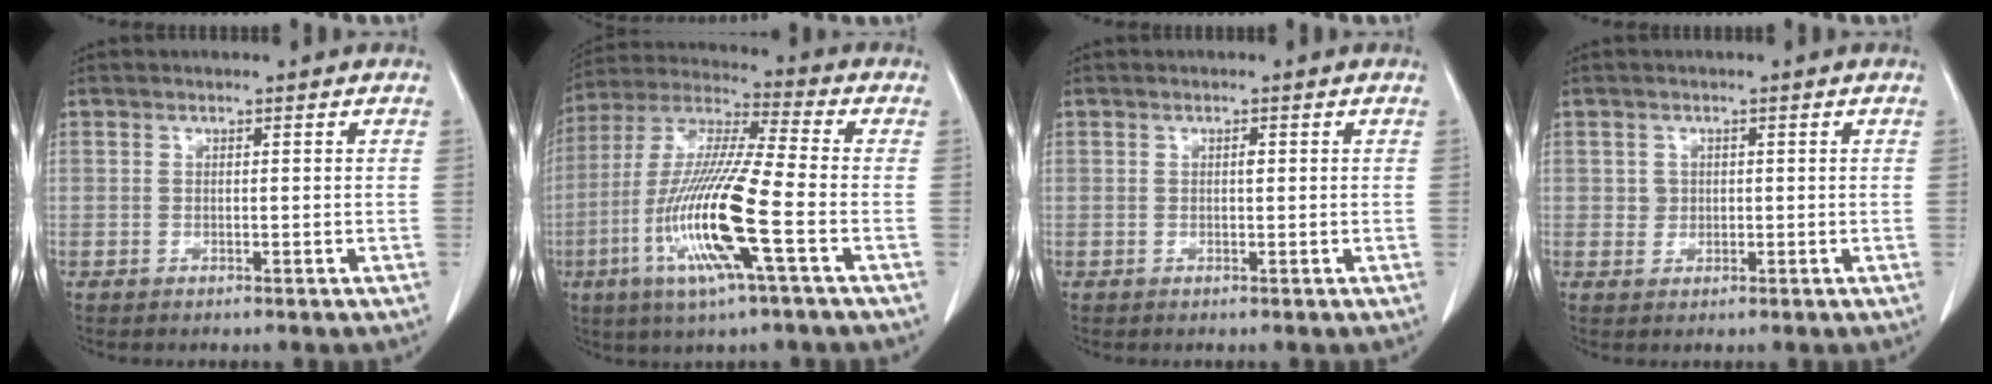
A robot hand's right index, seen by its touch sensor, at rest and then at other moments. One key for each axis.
{"total": 16.3, "fx": -5.2, "fy": 0.3, "fz": 15.5, "tx": -0.322, "ty": -0.016, "tz": -0.105}
{"total": 0.6, "fx": 0.1, "fy": 0.2, "fz": 0.6, "tx": -0.011, "ty": 0.001, "tz": 0.001}
{"total": 1.5, "fx": 0.2, "fy": 1.5, "fz": 0.3, "tx": -0.002, "ty": 0.002, "tz": 0.004}